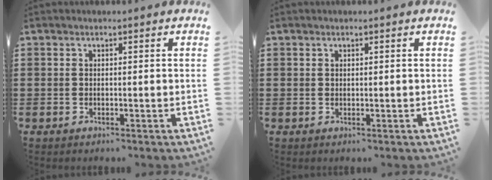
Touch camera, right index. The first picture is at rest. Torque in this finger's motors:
{"motor_torque": [-0.62, 0.90, -0.02, -0.01]}